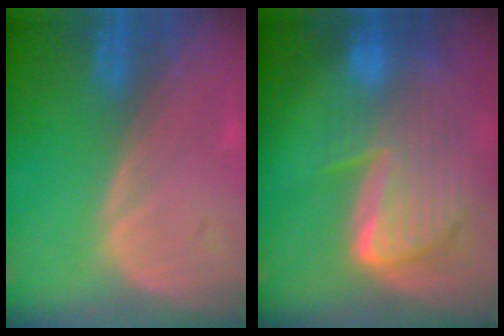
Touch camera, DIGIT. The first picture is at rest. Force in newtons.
{"total": 9.9, "press": 8.4, "slide": 5.1}